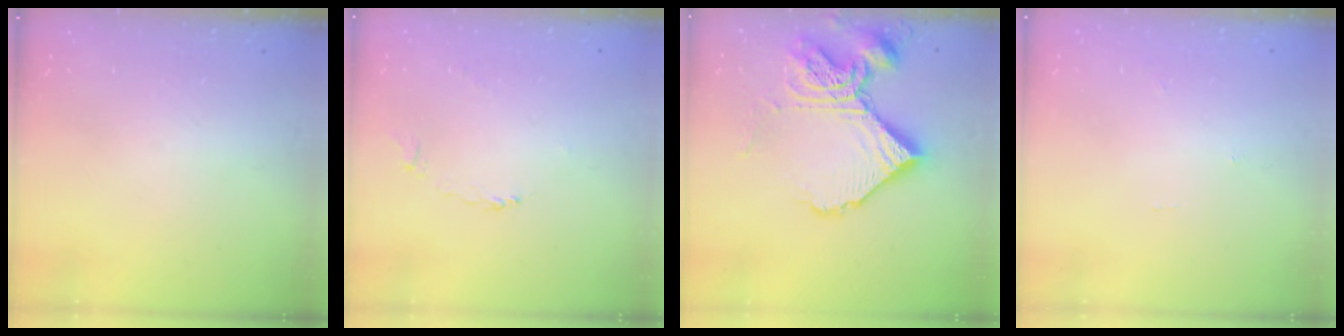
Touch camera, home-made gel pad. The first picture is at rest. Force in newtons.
{"total": 2.2, "press": 2.2, "slide": 0.4}
{"total": 19.3, "press": 19.2, "slide": 1.9}
{"total": 0.0}